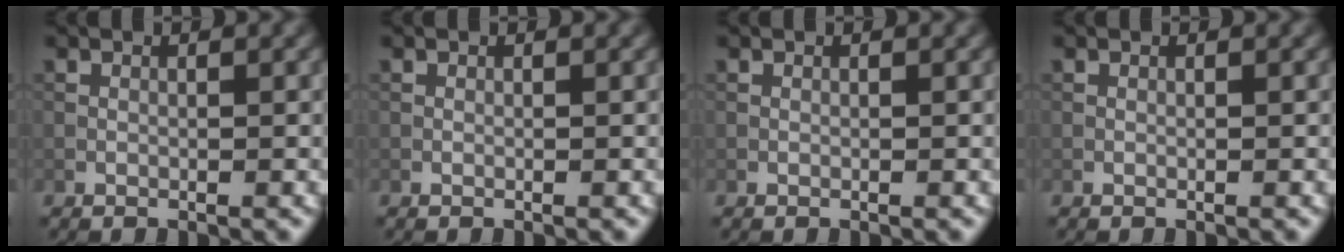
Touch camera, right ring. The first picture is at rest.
{"total": 0.0}
{"total": 0.0}
{"total": 0.0}